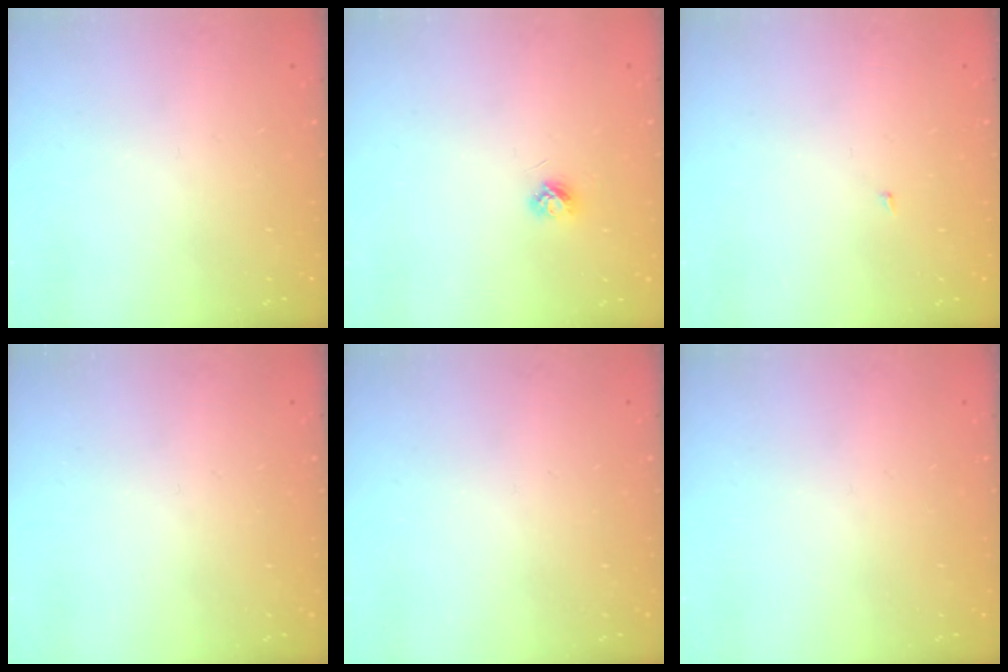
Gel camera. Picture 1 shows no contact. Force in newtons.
{"total": 3.7, "press": 3.7, "slide": 0.4}
{"total": 1.4, "press": 1.3, "slide": 0.1}
{"total": 0.0}
{"total": 0.0}
{"total": 0.0}